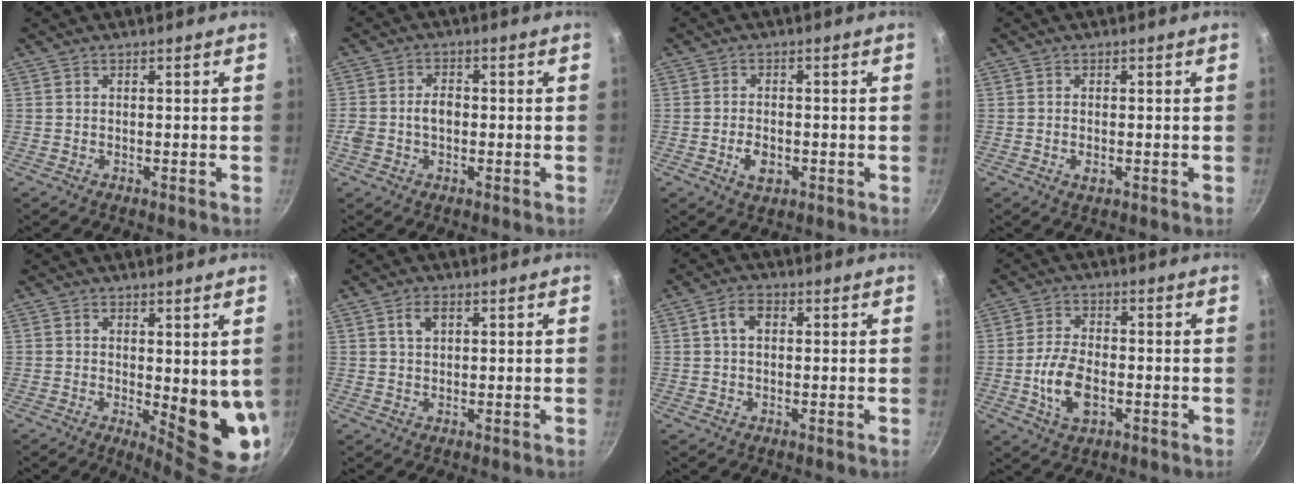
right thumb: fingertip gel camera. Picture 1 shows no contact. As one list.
[{"total": 4.4, "force": [-0.6, 3.1, 3.1], "torque": [-0.042, 0.017, -0.012]}, {"total": 4.3, "force": [-1.2, 2.7, 3.1], "torque": [-0.052, 0.007, -0.019]}, {"total": 1.8, "force": [-0.4, 1.0, 1.4], "torque": [-0.025, -0.001, -0.008]}, {"total": 10.5, "force": [0.6, 4.0, 9.7], "torque": [-0.103, -0.033, 0.016]}, {"total": 3.3, "force": [1.3, 2.0, 2.2], "torque": [-0.030, 0.001, 0.023]}, {"total": 4.3, "force": [0.9, 2.9, 3.0], "torque": [-0.044, 0.010, 0.011]}, {"total": 8.9, "force": [-2.1, 5.1, 7.0], "torque": [-0.132, 0.015, -0.042]}]